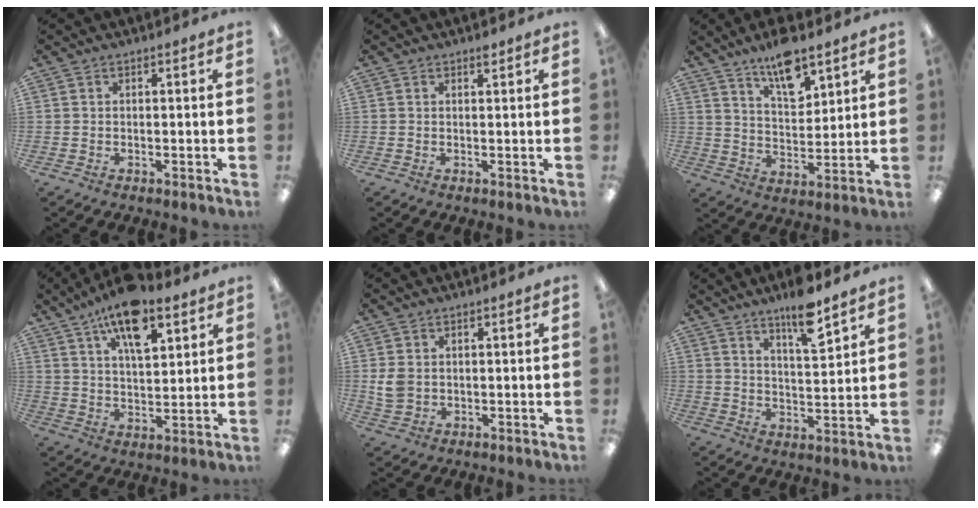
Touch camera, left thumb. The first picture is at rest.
{"total": 1.2, "force": [1.0, 0.2, 0.6], "torque": [-0.006, -0.003, 0.015]}
{"total": 11.5, "force": [8.6, 4.3, 6.4], "torque": [-0.098, -0.046, 0.148]}
{"total": 14.0, "force": [8.7, 6.0, 9.2], "torque": [-0.145, -0.032, 0.149]}
{"total": 4.3, "force": [0.6, 3.4, 2.5], "torque": [-0.046, 0.001, 0.010]}
{"total": 10.1, "force": [7.7, 2.1, 6.2], "torque": [-0.091, -0.050, 0.127]}